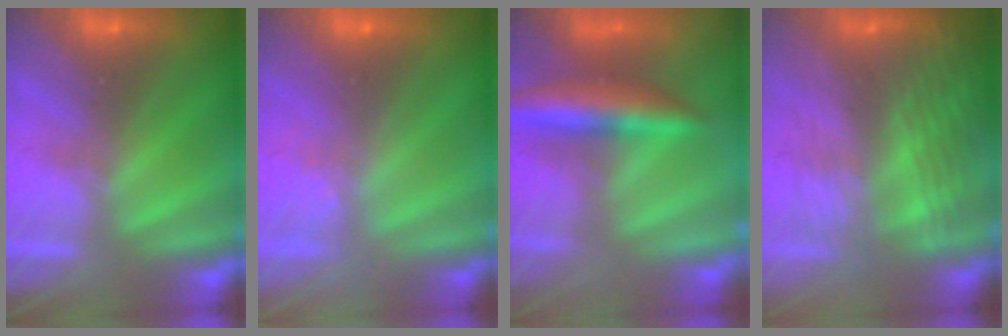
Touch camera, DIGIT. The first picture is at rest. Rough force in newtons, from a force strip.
{"total": 1.7}
{"total": 9.6}
{"total": 7.2}